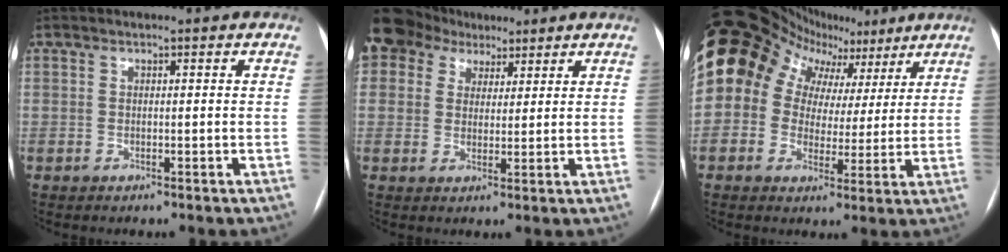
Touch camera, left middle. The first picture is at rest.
{"total": 12.0, "force": [7.3, 8.9, 3.3], "torque": [-0.106, 0.052, 0.139]}
{"total": 20.5, "force": [9.2, 15.7, 9.6], "torque": [-0.216, 0.094, 0.154]}